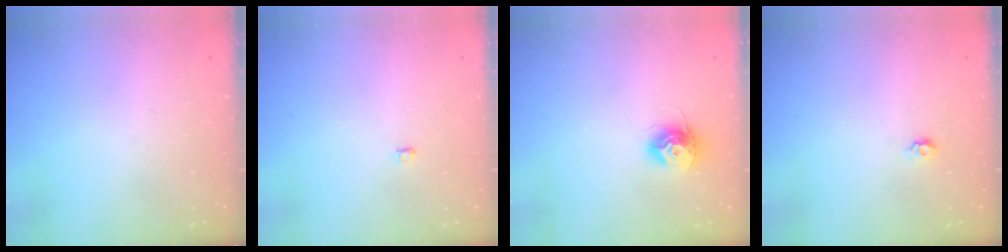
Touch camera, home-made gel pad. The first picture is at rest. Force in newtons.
{"total": 3.0, "press": 3.0, "slide": 0.3}
{"total": 11.2, "press": 11.2, "slide": 0.7}
{"total": 4.6, "press": 4.6, "slide": 0.7}